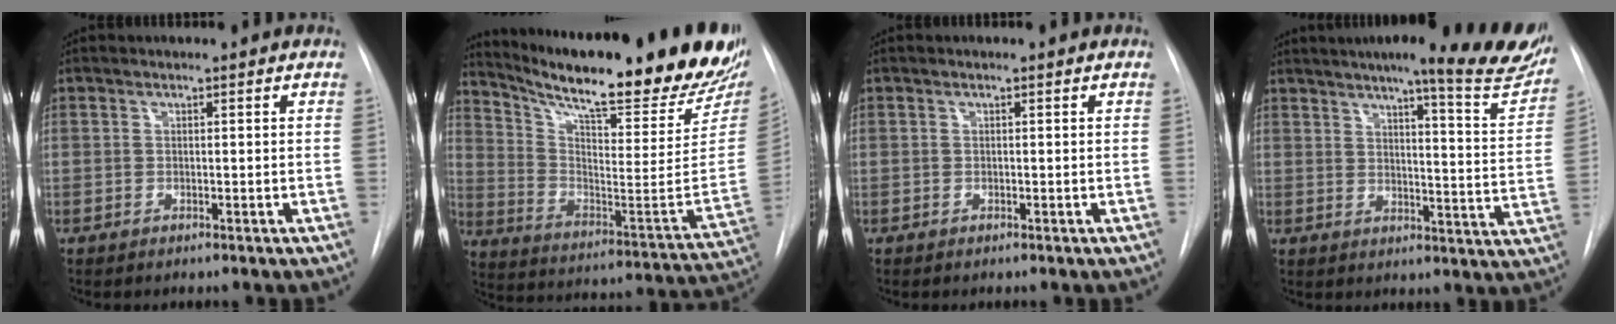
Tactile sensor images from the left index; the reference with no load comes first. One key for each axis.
{"total": 30.7, "fx": 25.2, "fy": 3.9, "fz": 17.2, "tx": -0.281, "ty": -0.082, "tz": 0.343}
{"total": 0.0}
{"total": 22.9, "fx": 18.6, "fy": 2.2, "fz": 13.1, "tx": -0.177, "ty": -0.041, "tz": 0.217}